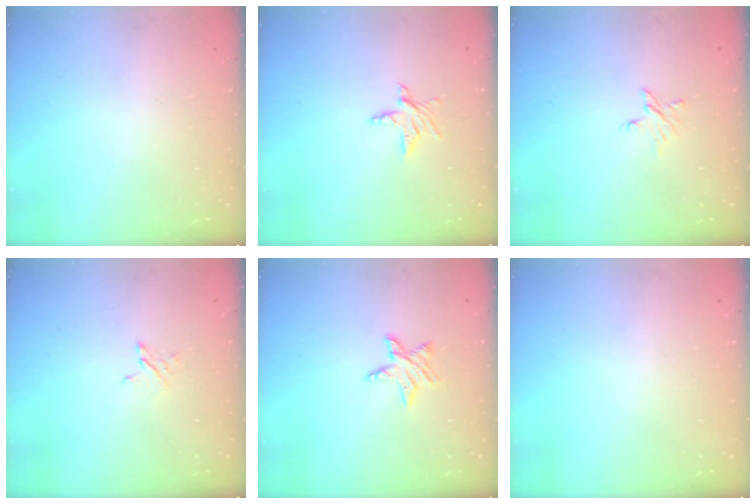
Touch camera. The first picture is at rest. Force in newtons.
{"total": 4.6, "press": 4.6, "slide": 0.4}
{"total": 2.5, "press": 2.5, "slide": 0.2}
{"total": 2.7, "press": 2.7, "slide": 0.3}
{"total": 4.7, "press": 4.7, "slide": 0.4}
{"total": 0.0}